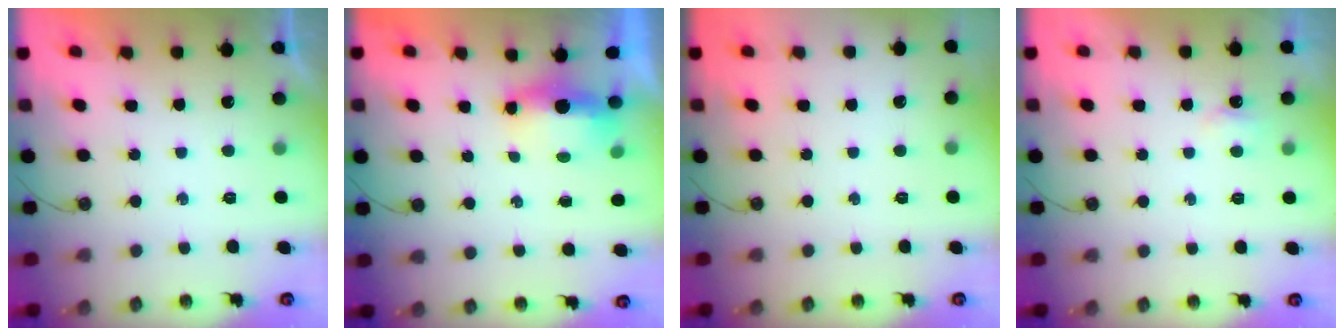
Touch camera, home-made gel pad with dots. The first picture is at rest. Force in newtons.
{"total": 14.7, "press": 7.2, "slide": 12.8}
{"total": 0.0}
{"total": 2.7, "press": 2.6, "slide": 0.5}